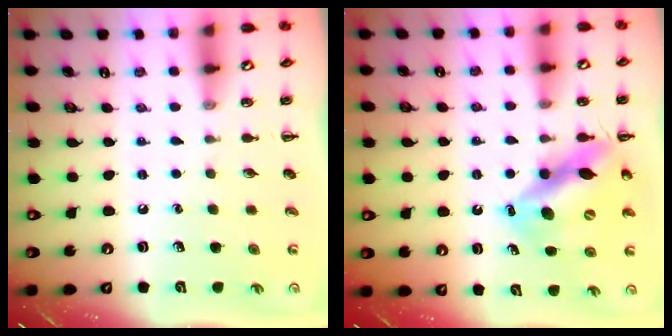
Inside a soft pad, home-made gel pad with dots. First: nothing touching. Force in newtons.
{"total": 12.2, "press": 11.8, "slide": 3.3}